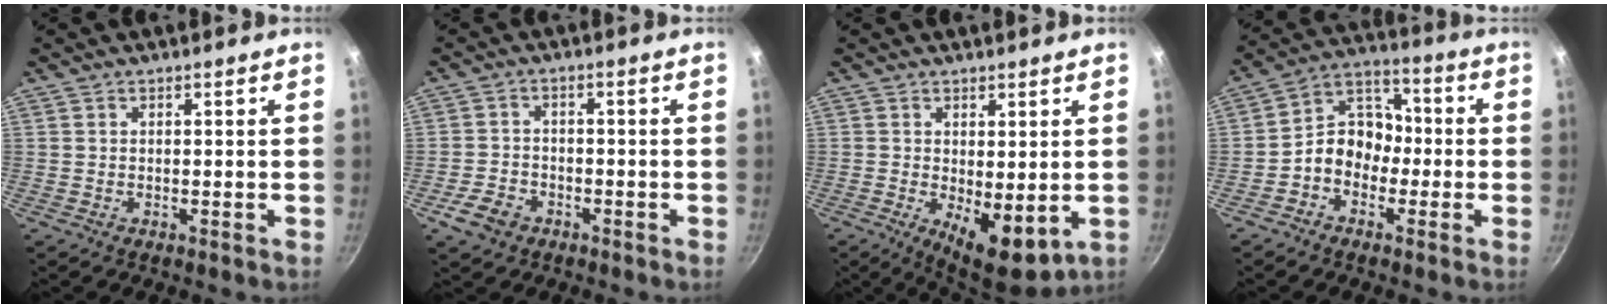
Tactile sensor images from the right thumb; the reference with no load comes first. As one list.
[{"total": 5.4, "force": [-3.0, 3.8, 2.4], "torque": [-0.042, 0.024, -0.052]}, {"total": 8.5, "force": [-0.5, 3.8, 7.6], "torque": [-0.089, -0.013, 0.007]}, {"total": 9.6, "force": [-2.5, 7.7, 5.2], "torque": [-0.044, 0.047, -0.065]}]